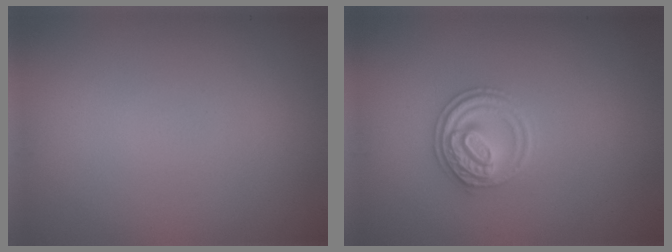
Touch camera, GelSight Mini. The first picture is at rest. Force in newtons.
{"total": 2.8, "press": 2.7, "slide": 0.6}